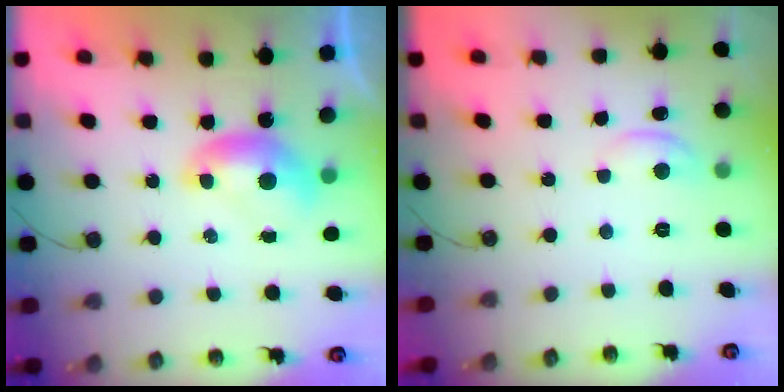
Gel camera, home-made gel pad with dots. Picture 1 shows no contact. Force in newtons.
{"total": 0.0}